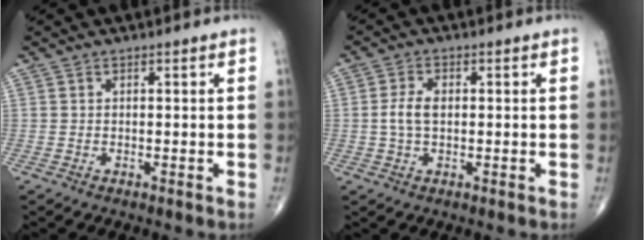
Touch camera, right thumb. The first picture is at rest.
{"total": 4.0, "force": [0.1, 2.3, 3.3], "torque": [-0.073, 0.007, -0.001]}